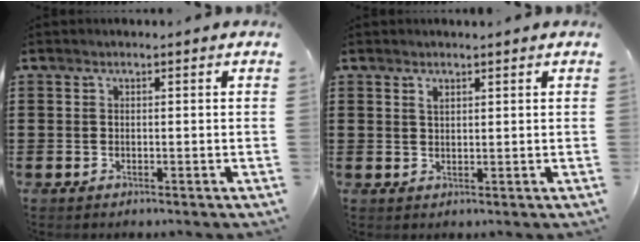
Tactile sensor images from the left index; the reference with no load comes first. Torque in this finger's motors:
{"motor_torque": [0.20, -0.38, 0.02, 0.04]}